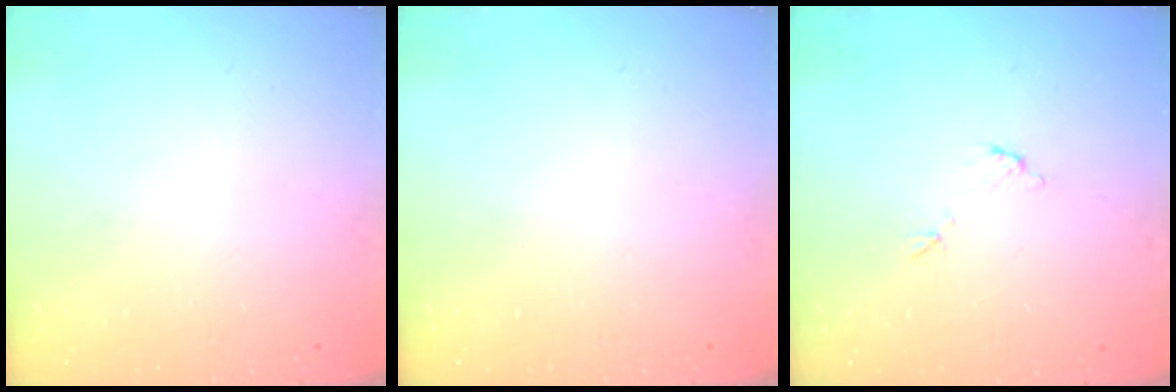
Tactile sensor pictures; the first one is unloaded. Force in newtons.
{"total": 0.0}
{"total": 4.8, "press": 4.8, "slide": 0.2}